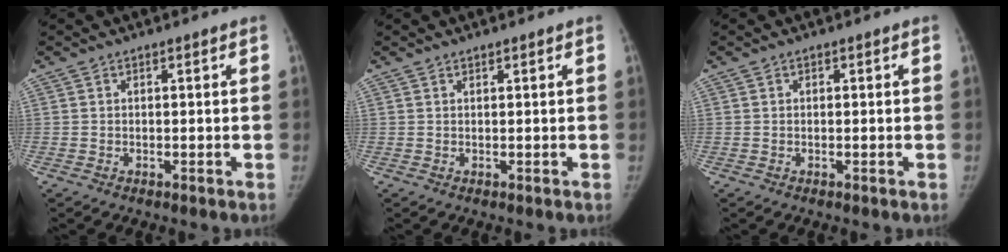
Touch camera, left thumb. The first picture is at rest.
{"total": 0.5, "force": [0.4, -0.1, 0.3], "torque": [-0.010, -0.003, 0.011]}
{"total": 0.0}